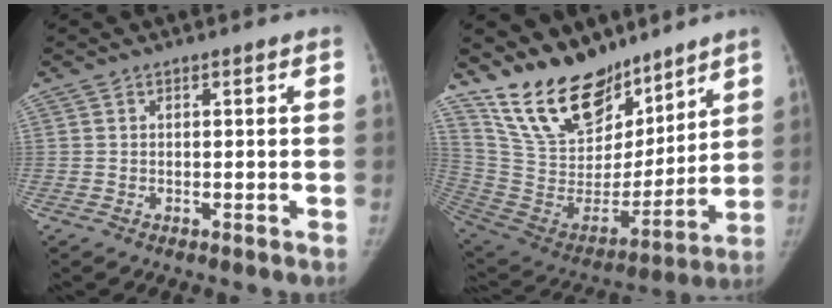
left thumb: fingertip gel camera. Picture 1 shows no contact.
{"total": 22.6, "force": [17.7, 10.5, 9.2], "torque": [-0.128, -0.102, 0.321]}